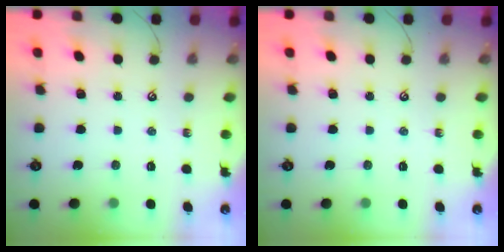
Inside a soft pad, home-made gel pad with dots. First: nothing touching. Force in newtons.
{"total": 0.0}